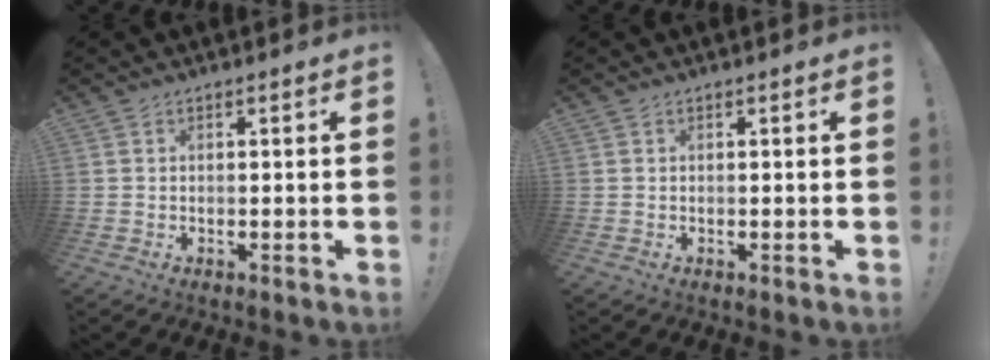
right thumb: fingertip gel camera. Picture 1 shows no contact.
{"total": 0.0}